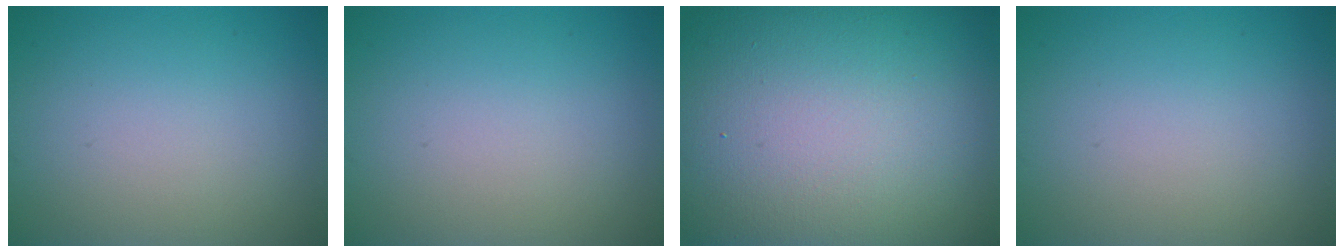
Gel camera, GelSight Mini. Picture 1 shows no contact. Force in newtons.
{"total": 0.0}
{"total": 24.0, "press": 24.0, "slide": 1.2}
{"total": 0.0}